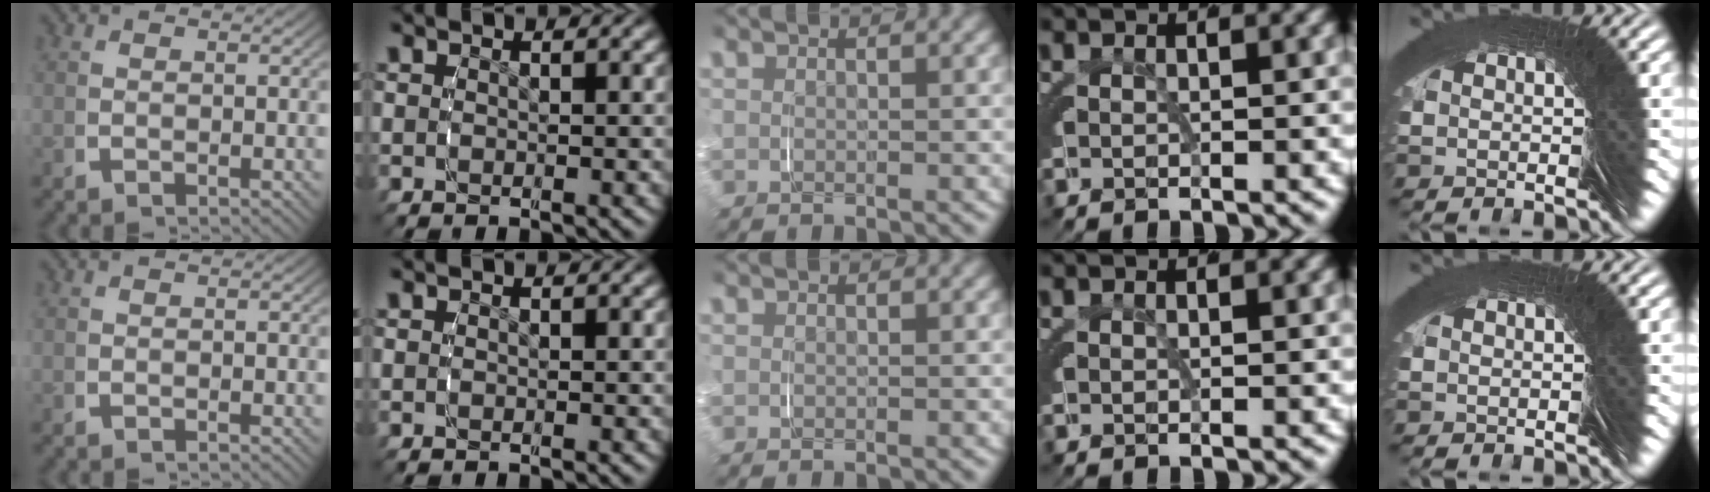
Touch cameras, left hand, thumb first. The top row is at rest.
{}